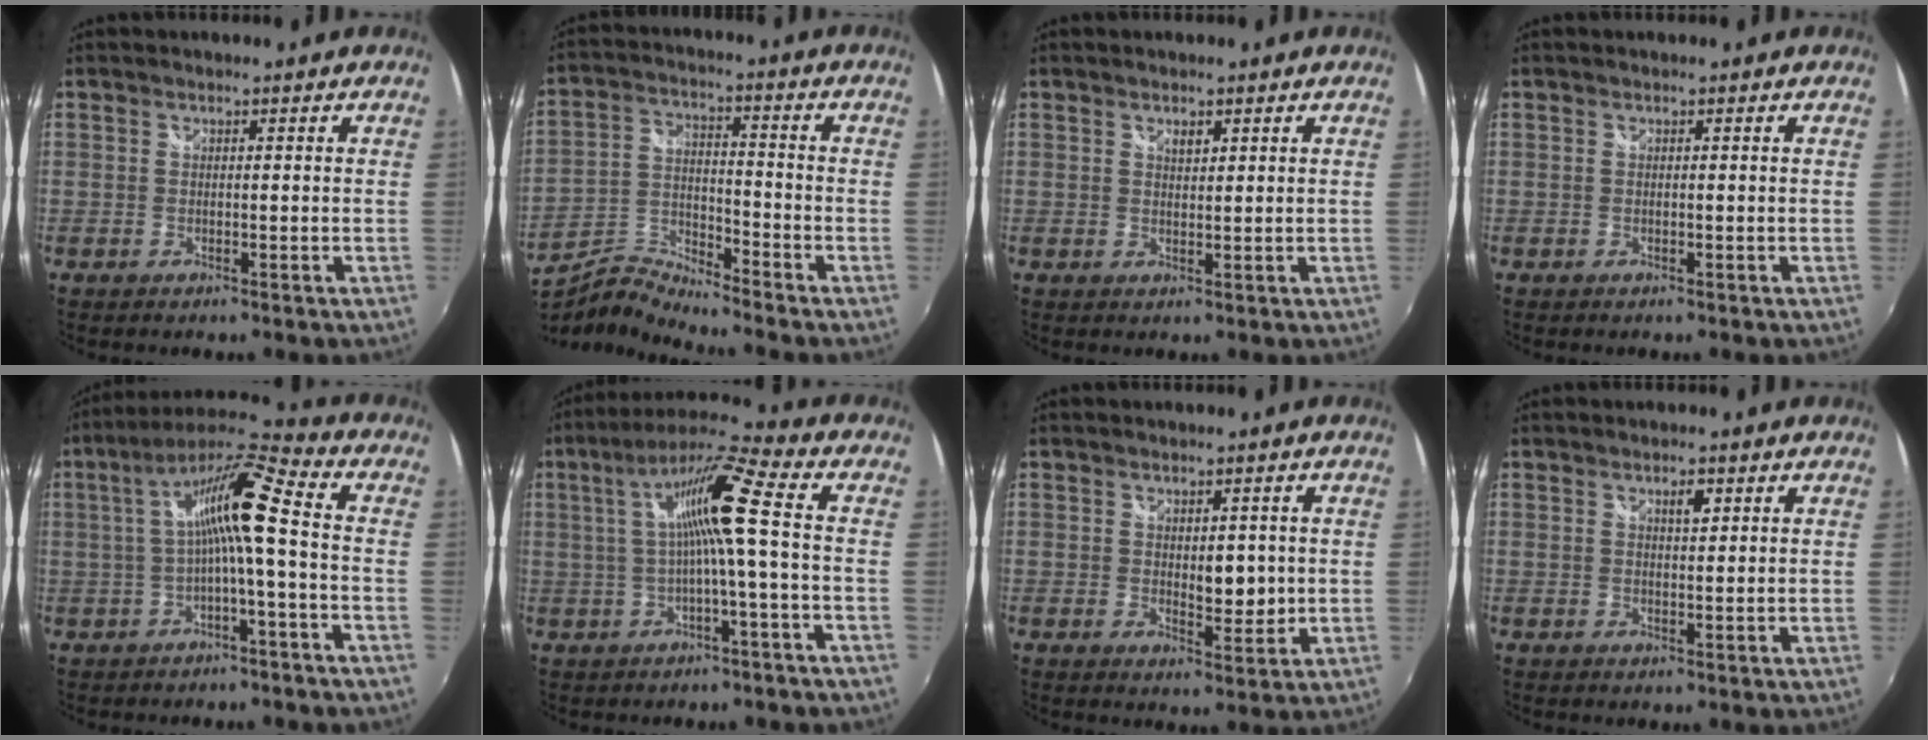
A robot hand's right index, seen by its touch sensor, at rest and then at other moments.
{"total": 5.1, "force": [-5.0, -0.3, 0.9], "torque": [-0.019, 0.016, -0.114]}
{"total": 1.5, "force": [0.9, 0.8, 0.9], "torque": [-0.012, 0.003, 0.016]}
{"total": 0.0}
{"total": 10.9, "force": [-0.7, 0.7, 10.9], "torque": [-0.207, 0.022, -0.012]}
{"total": 11.0, "force": [0.2, -0.6, 11.0], "torque": [-0.203, 0.017, 0.006]}
{"total": 4.5, "force": [0.4, 2.5, 3.7], "torque": [-0.050, -0.006, 0.010]}
{"total": 2.1, "force": [1.0, 0.8, 1.6], "torque": [-0.024, 0.004, 0.016]}